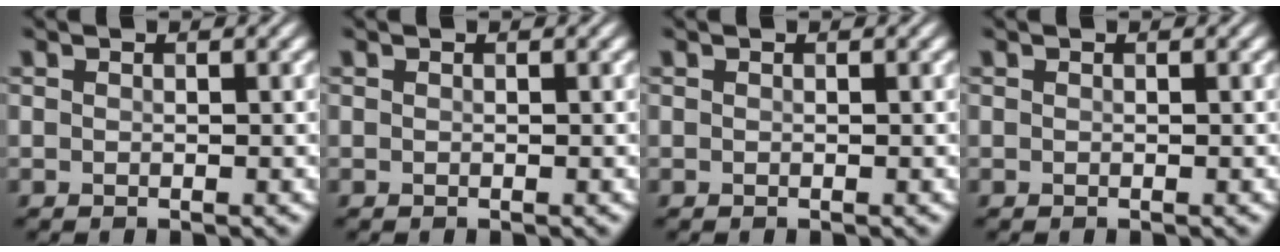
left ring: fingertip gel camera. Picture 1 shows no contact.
{"total": 0.0}
{"total": 0.0}
{"total": 0.0}